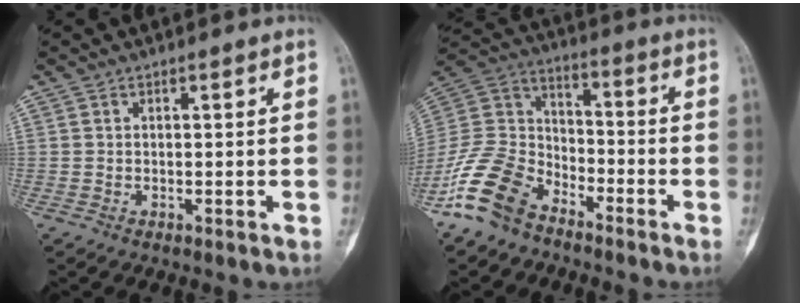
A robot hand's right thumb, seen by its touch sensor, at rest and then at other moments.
{"total": 14.2, "force": [-9.9, 7.8, 6.4], "torque": [-0.122, 0.066, -0.202]}